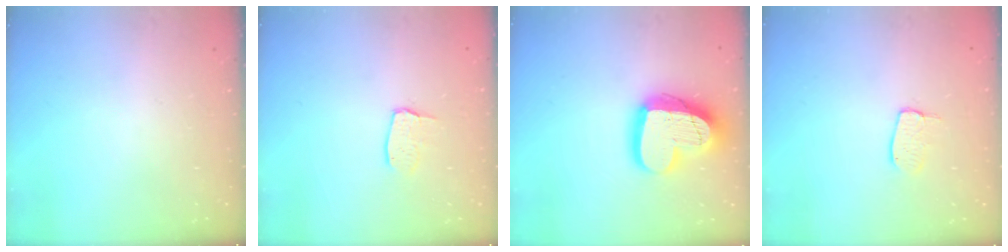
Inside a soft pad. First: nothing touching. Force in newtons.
{"total": 3.0, "press": 3.0, "slide": 0.2}
{"total": 20.4, "press": 20.3, "slide": 1.7}
{"total": 5.5, "press": 5.5, "slide": 0.3}